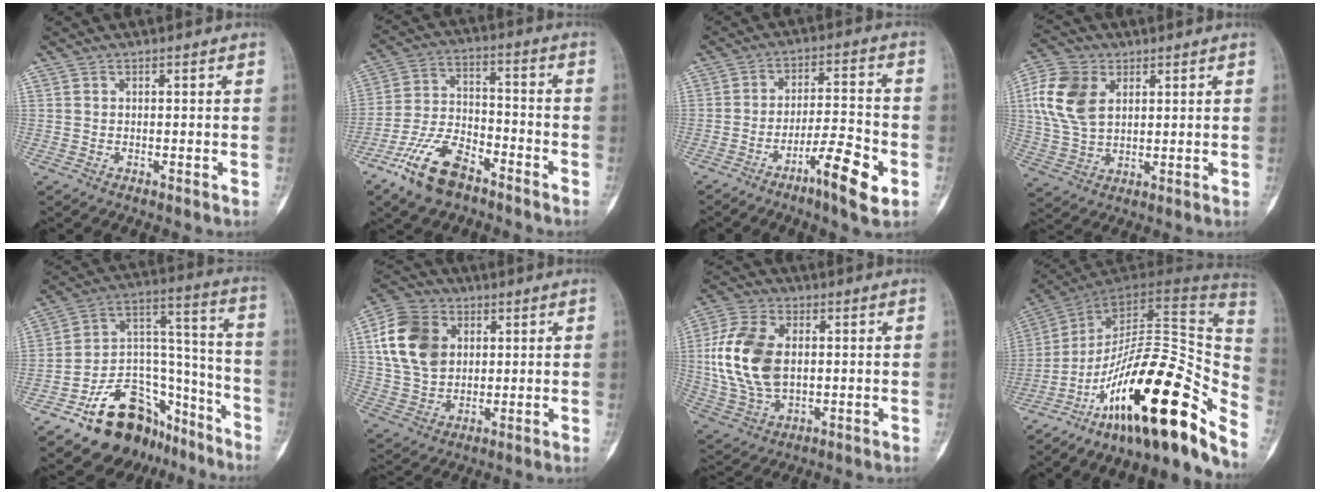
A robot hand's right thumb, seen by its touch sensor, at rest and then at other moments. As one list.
[{"total": 12.9, "force": [-8.4, 6.0, 7.7], "torque": [-0.148, 0.049, -0.164]}, {"total": 10.5, "force": [-5.1, 2.1, 9.0], "torque": [-0.146, 0.030, -0.085]}, {"total": 12.0, "force": [3.4, 8.1, 8.2], "torque": [-0.160, -0.001, 0.066]}, {"total": 23.2, "force": [-14.8, 13.3, 11.9], "torque": [-0.146, 0.117, -0.238]}, {"total": 14.6, "force": [3.9, 11.2, 8.7], "torque": [-0.143, 0.000, 0.069]}, {"total": 16.0, "force": [1.4, 10.2, 12.2], "torque": [-0.242, 0.000, 0.031]}, {"total": 29.8, "force": [-17.4, 8.4, 22.7], "torque": [-0.271, 0.102, -0.274]}]